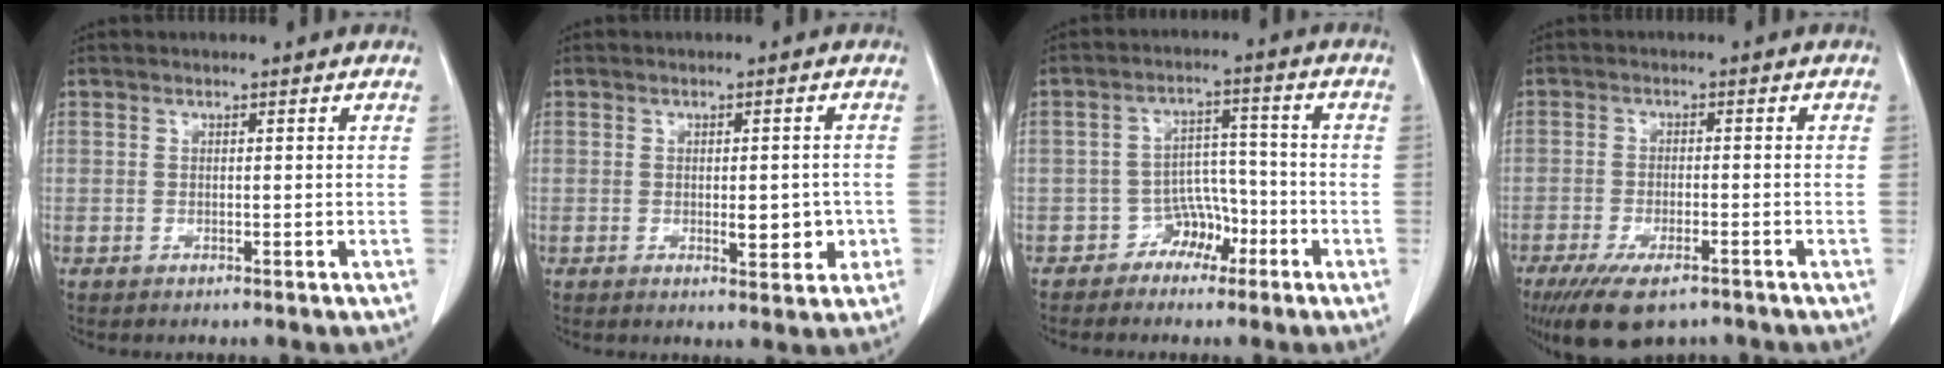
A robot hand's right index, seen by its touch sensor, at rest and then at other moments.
{"total": 5.1, "force": [-1.0, 2.1, 4.6], "torque": [-0.055, -0.003, -0.008]}
{"total": 4.8, "force": [-2.9, 3.5, 1.4], "torque": [-0.013, 0.019, -0.046]}
{"total": 9.3, "force": [-6.6, 3.0, 5.7], "torque": [-0.096, -0.015, -0.108]}